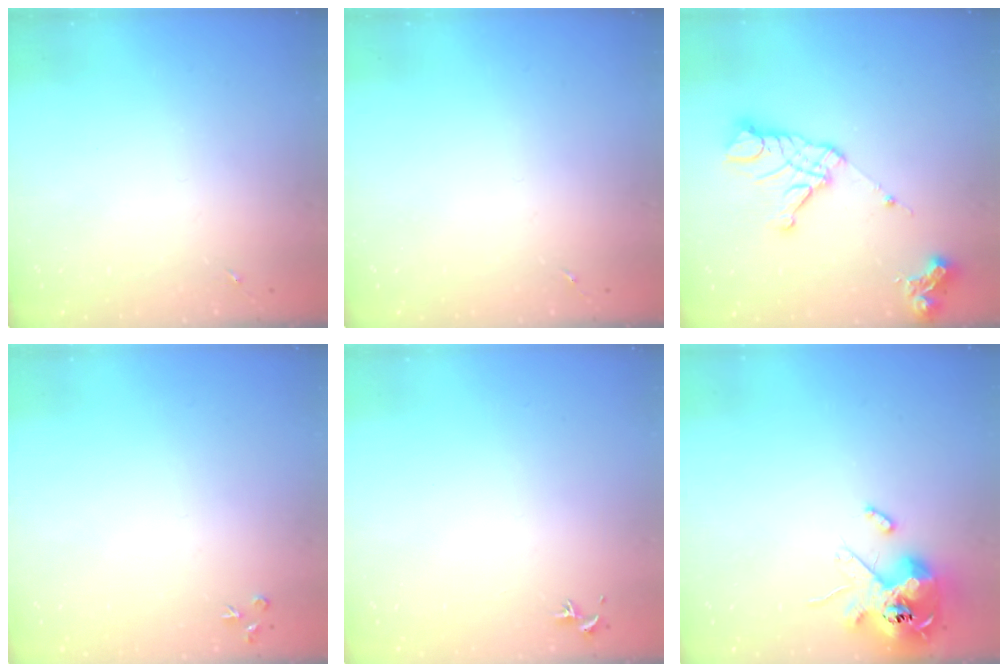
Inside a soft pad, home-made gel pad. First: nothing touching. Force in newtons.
{"total": 0.0}
{"total": 14.9, "press": 14.8, "slide": 1.6}
{"total": 3.5, "press": 3.5, "slide": 0.4}
{"total": 0.7, "press": 0.6, "slide": 0.5}
{"total": 13.8, "press": 13.6, "slide": 2.2}